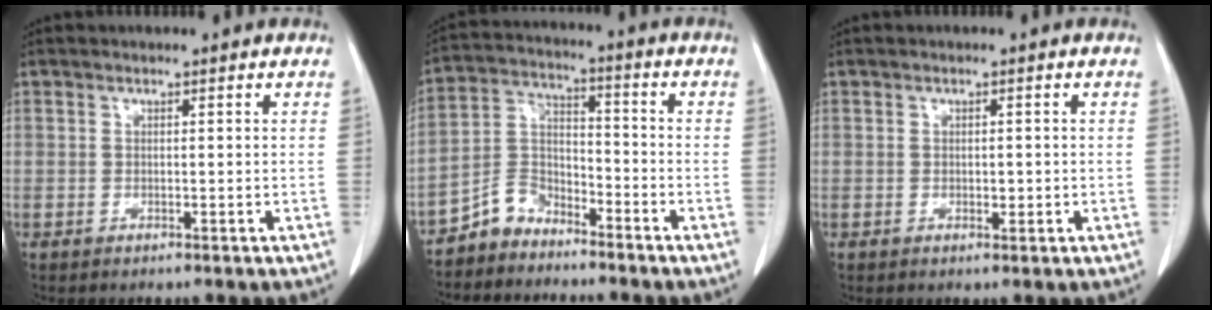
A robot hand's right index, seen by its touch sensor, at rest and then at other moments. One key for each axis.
{"total": 6.5, "fx": -5.5, "fy": 3.3, "fz": 0.8, "tx": -0.013, "ty": 0.015, "tz": -0.110}
{"total": 1.1, "fx": 0.0, "fy": 0.7, "fz": 0.9, "tx": -0.009, "ty": 0.001, "tz": 0.006}